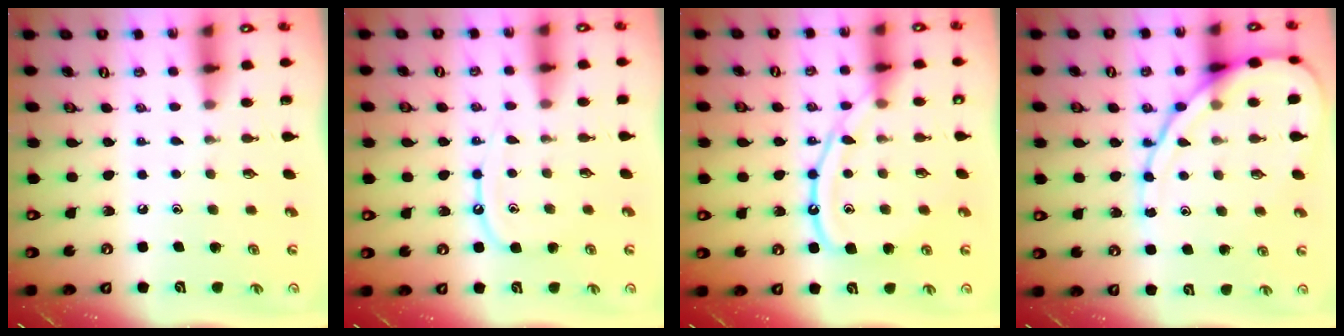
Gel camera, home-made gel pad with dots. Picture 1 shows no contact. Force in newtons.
{"total": 8.9, "press": 8.9, "slide": 0.6}
{"total": 12.0, "press": 11.9, "slide": 1.3}
{"total": 12.8, "press": 12.7, "slide": 1.3}